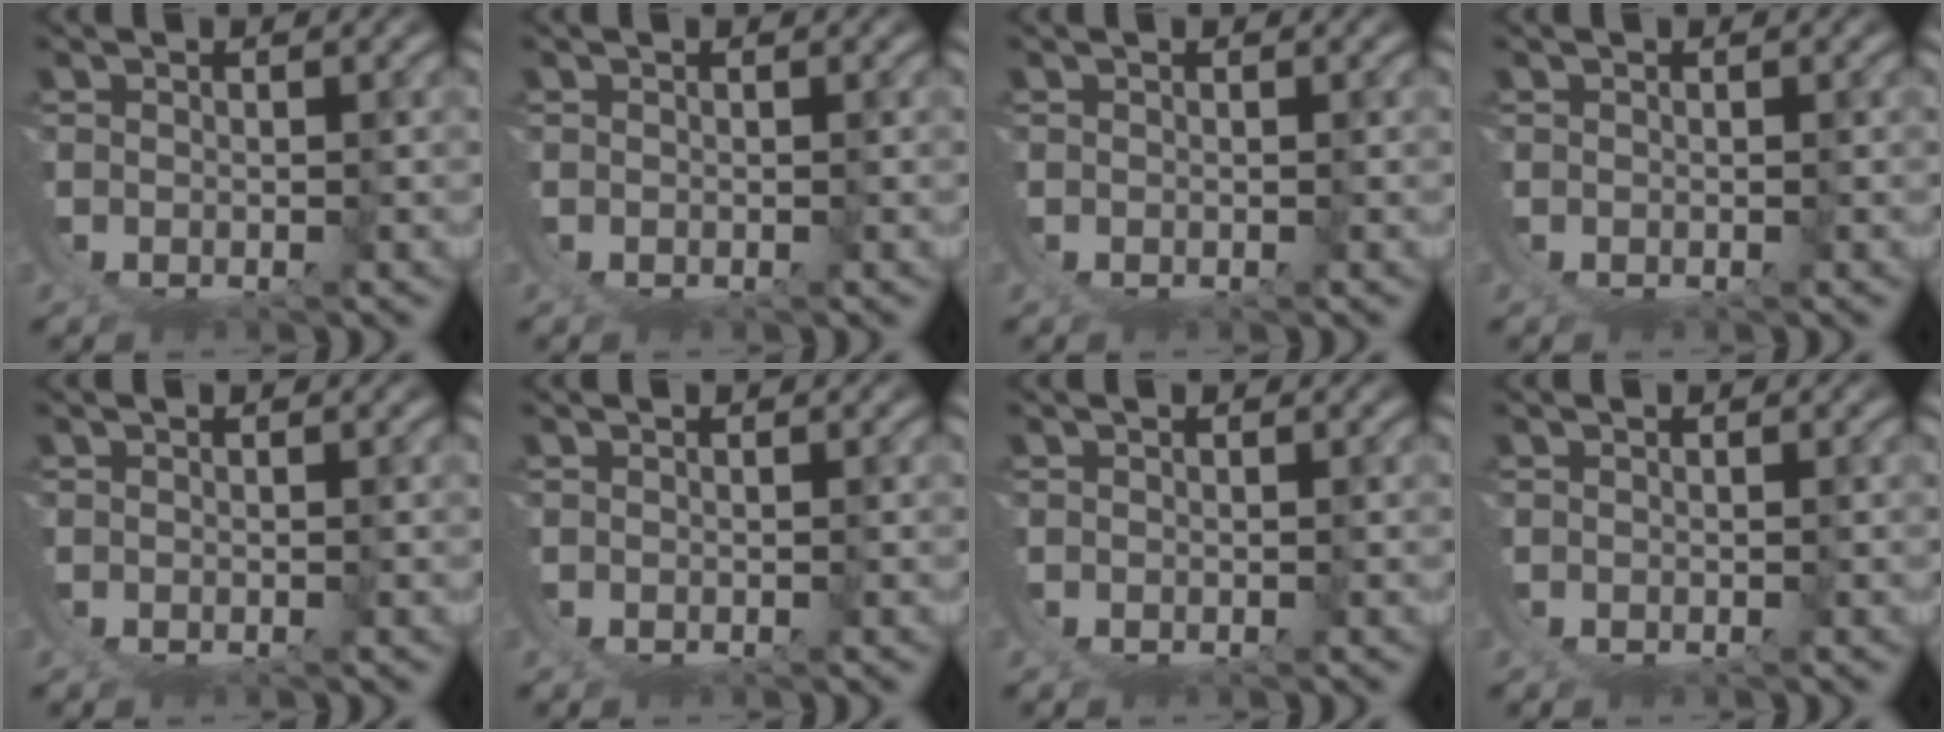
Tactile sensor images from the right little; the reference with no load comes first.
{"total": 0.0}
{"total": 0.0}
{"total": 0.0}
{"total": 0.0}
{"total": 0.0}
{"total": 0.0}
{"total": 0.0}